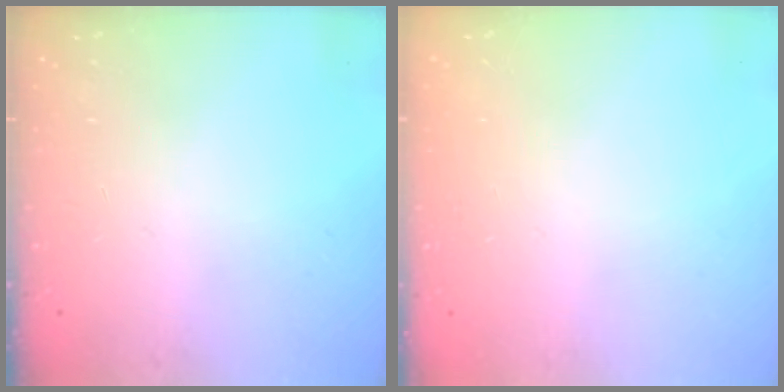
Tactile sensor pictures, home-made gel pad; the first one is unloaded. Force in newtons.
{"total": 0.0}